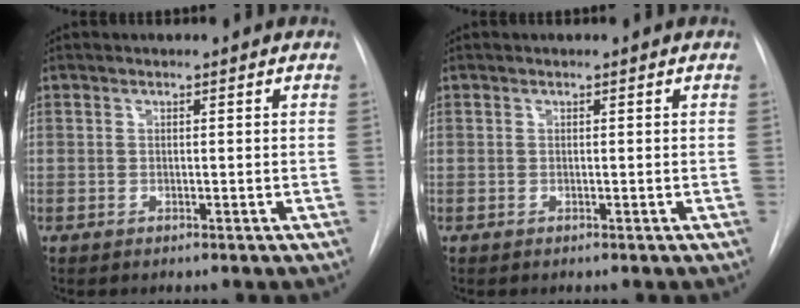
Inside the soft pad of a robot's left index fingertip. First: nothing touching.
{"total": 0.0}